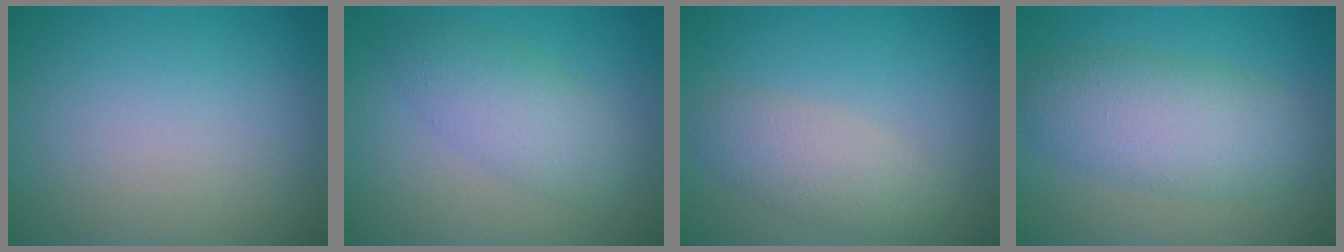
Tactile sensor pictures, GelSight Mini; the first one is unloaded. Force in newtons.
{"total": 3.8, "press": 3.8, "slide": 0.1}
{"total": 3.1, "press": 3.1, "slide": 0.2}
{"total": 6.0, "press": 6.0, "slide": 0.2}